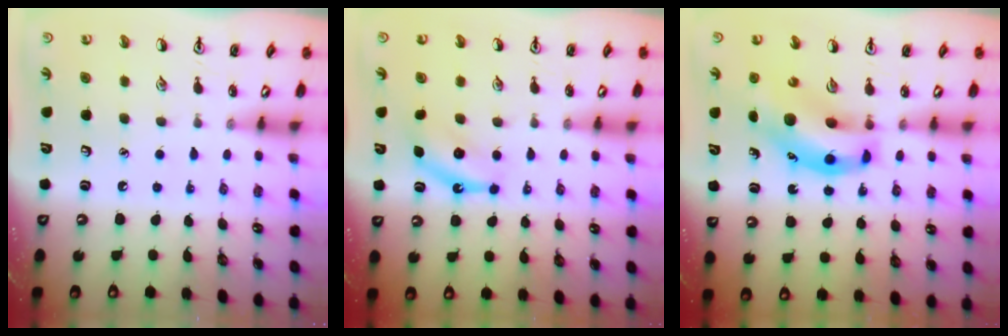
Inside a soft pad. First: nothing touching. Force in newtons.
{"total": 5.3, "press": 5.3, "slide": 0.7}
{"total": 11.6, "press": 11.1, "slide": 3.3}